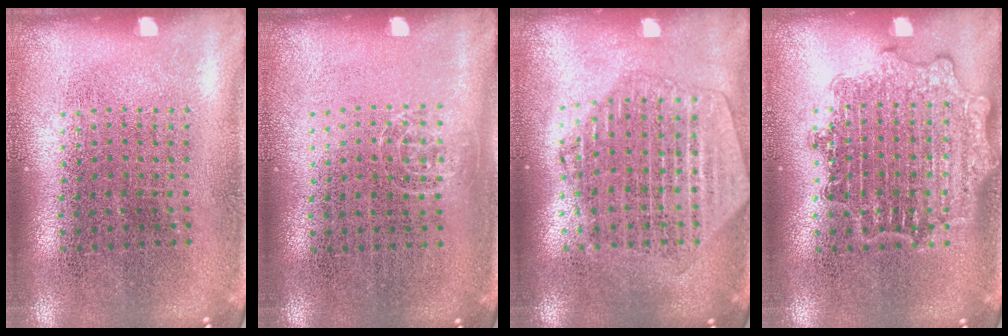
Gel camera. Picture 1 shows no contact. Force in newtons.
{"total": 0.6, "press": 0.5, "slide": 0.4}
{"total": 2.1, "press": 1.9, "slide": 0.9}
{"total": 1.7, "press": 1.7, "slide": 0.4}